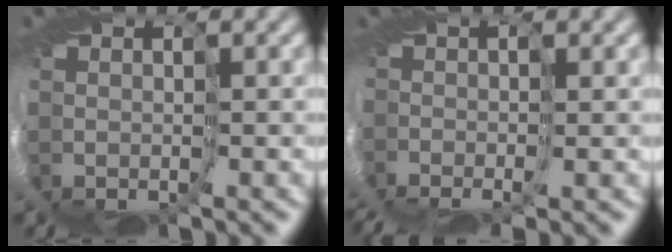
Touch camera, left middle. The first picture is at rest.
{"total": 4.6, "force": [-1.8, 1.5, 4.0], "torque": [-0.081, -0.008, -0.031]}